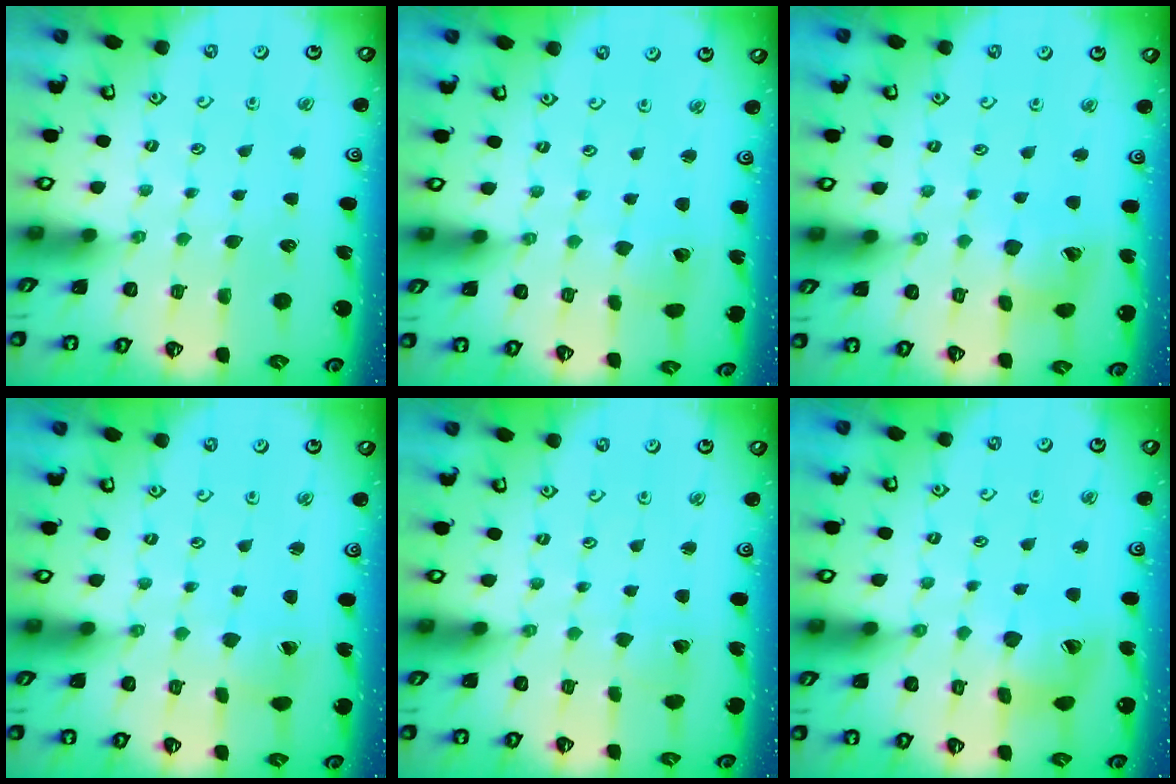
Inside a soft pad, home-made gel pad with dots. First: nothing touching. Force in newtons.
{"total": 2.8, "press": 2.8, "slide": 0.2}
{"total": 10.3, "press": 10.2, "slide": 1.4}
{"total": 0.7, "press": 0.7, "slide": 0.1}
{"total": 2.4, "press": 2.4, "slide": 0.2}
{"total": 13.0, "press": 12.9, "slide": 1.5}